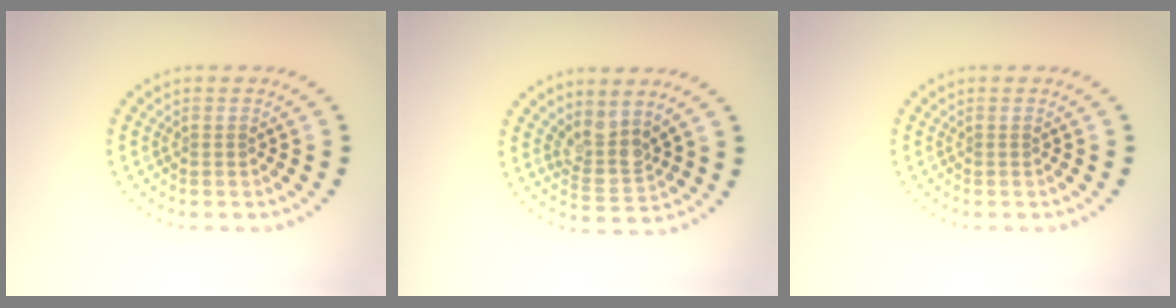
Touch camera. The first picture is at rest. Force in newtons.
{"total": 2.9, "press": 2.2, "slide": 1.9}
{"total": 0.0}